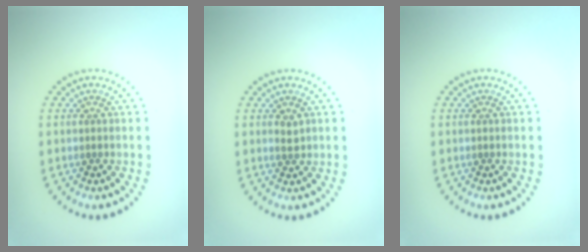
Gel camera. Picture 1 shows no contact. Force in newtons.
{"total": 1.1, "press": 1.1, "slide": 0.3}
{"total": 0.0}